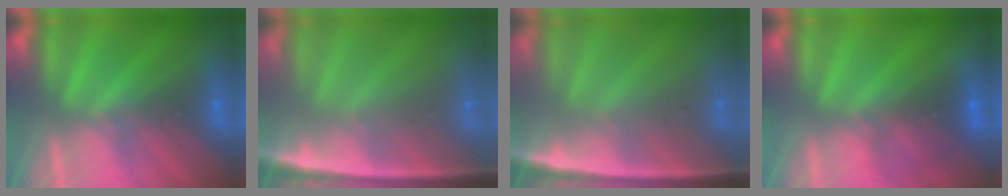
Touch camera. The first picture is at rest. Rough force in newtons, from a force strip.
{"total": 8.0}
{"total": 8.0}
{"total": 2.7}